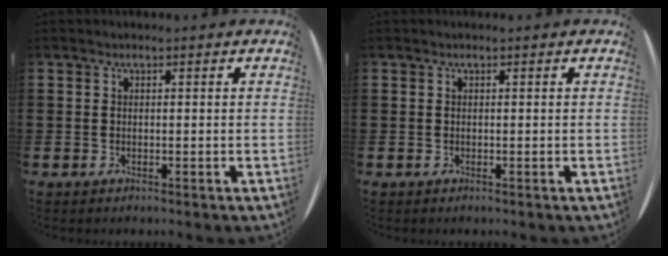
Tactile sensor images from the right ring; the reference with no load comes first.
{"total": 0.0}